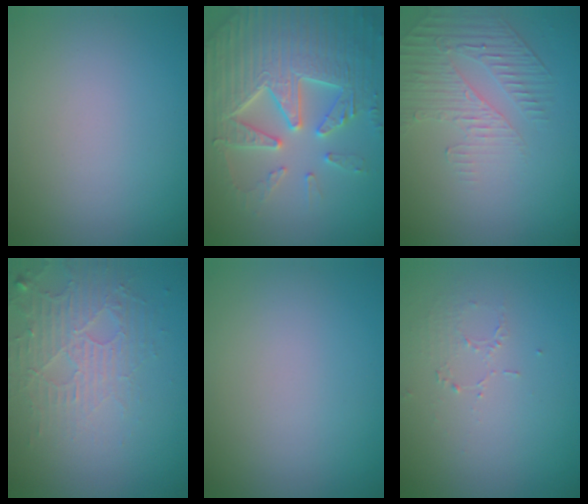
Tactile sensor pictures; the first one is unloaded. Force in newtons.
{"total": 7.7, "press": 7.5, "slide": 1.6}
{"total": 2.2, "press": 1.7, "slide": 1.4}
{"total": 3.8, "press": 3.3, "slide": 1.9}
{"total": 0.0}
{"total": 1.0, "press": 0.5, "slide": 0.9}